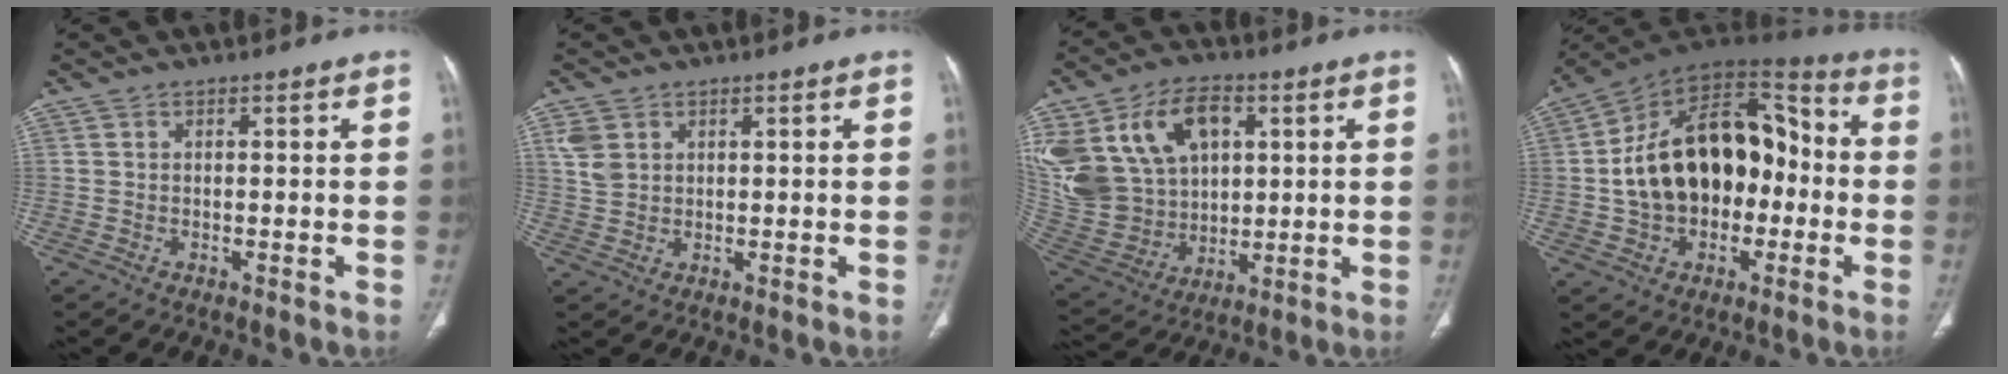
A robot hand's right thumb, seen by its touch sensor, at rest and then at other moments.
{"total": 3.9, "force": [1.7, 2.9, 1.9], "torque": [-0.037, -0.002, 0.044]}
{"total": 25.0, "force": [8.3, 17.9, 15.4], "torque": [-0.323, 0.019, 0.178]}
{"total": 23.5, "force": [-1.6, 15.5, 17.6], "torque": [-0.263, 0.052, -0.024]}